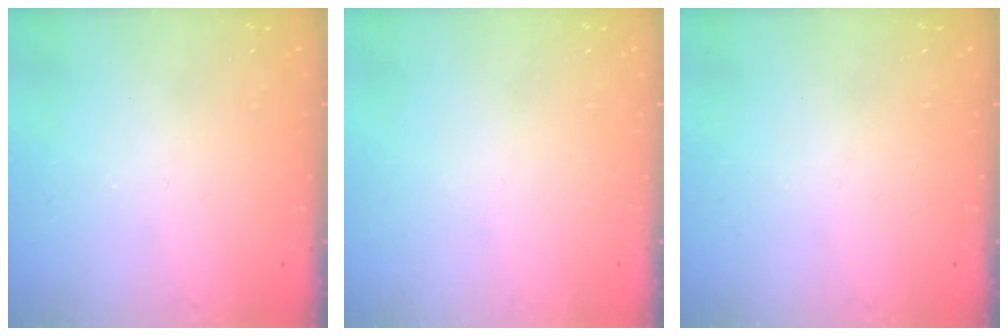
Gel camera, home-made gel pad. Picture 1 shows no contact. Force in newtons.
{"total": 0.0}
{"total": 0.0}